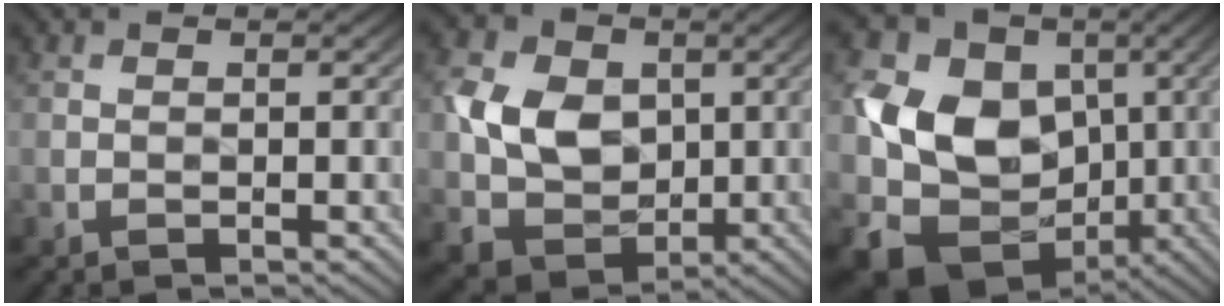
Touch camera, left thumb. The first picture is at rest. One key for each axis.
{"total": 8.8, "fx": 0.5, "fy": 7.3, "fz": 4.9, "tx": -0.121, "ty": -0.004, "tz": 0.004}
{"total": 14.8, "fx": -1.3, "fy": 12.1, "fz": 8.3, "tx": -0.187, "ty": -0.027, "tz": -0.022}